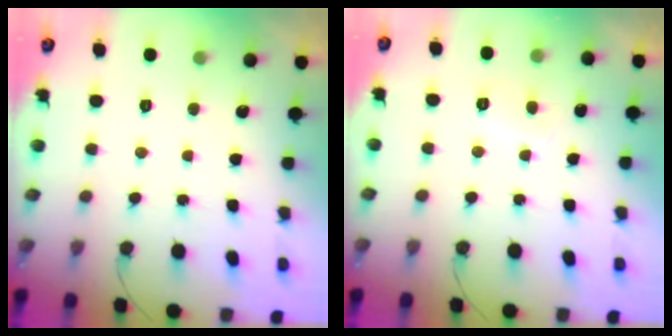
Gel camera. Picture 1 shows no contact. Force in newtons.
{"total": 2.5, "press": 2.4, "slide": 0.8}